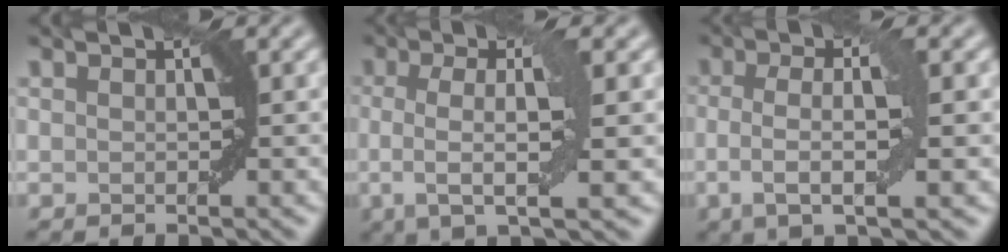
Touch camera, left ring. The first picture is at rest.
{"total": 5.3, "force": [0.0, 1.2, 5.2], "torque": [-0.091, 0.003, -0.005]}
{"total": 4.3, "force": [-0.4, 1.0, 4.2], "torque": [-0.084, -0.003, -0.009]}